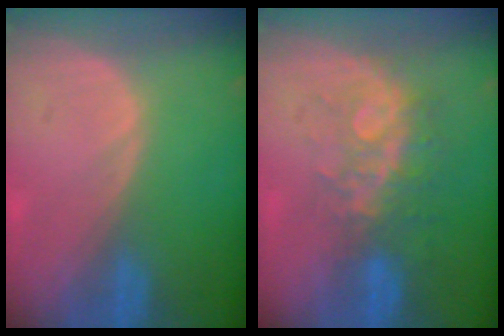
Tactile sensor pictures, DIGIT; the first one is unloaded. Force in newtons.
{"total": 8.4, "press": 7.1, "slide": 4.5}